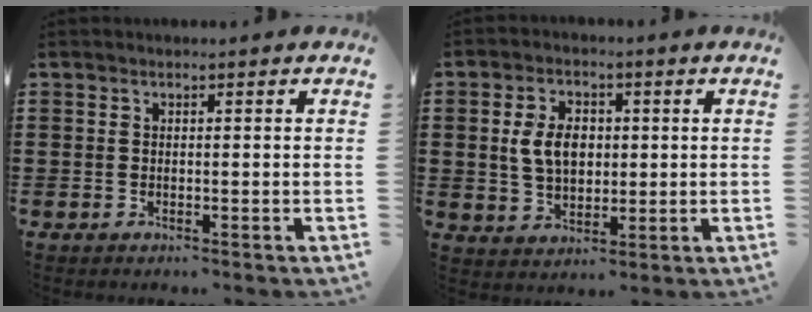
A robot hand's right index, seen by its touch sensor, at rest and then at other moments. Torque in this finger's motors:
{"motor_torque": [1.07, -0.18, 0.49, 0.15]}